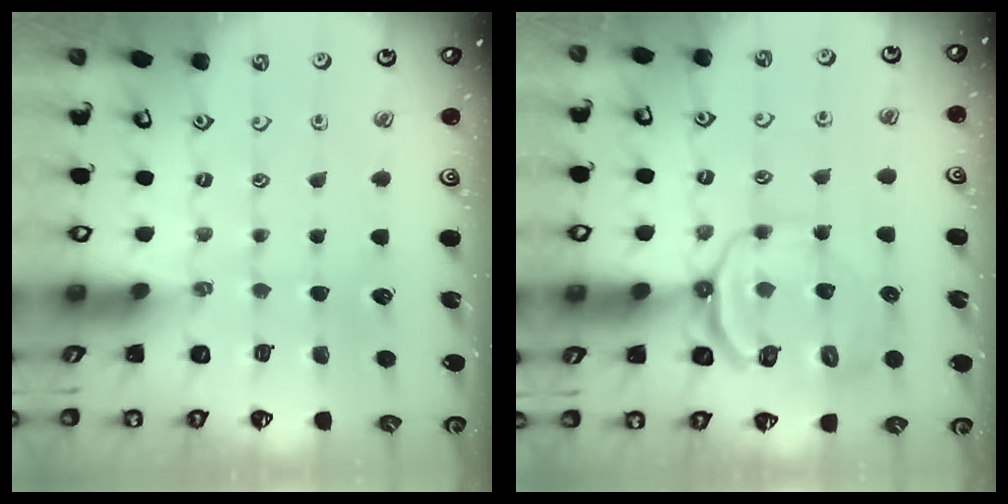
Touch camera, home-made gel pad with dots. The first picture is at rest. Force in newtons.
{"total": 9.0, "press": 8.8, "slide": 2.1}